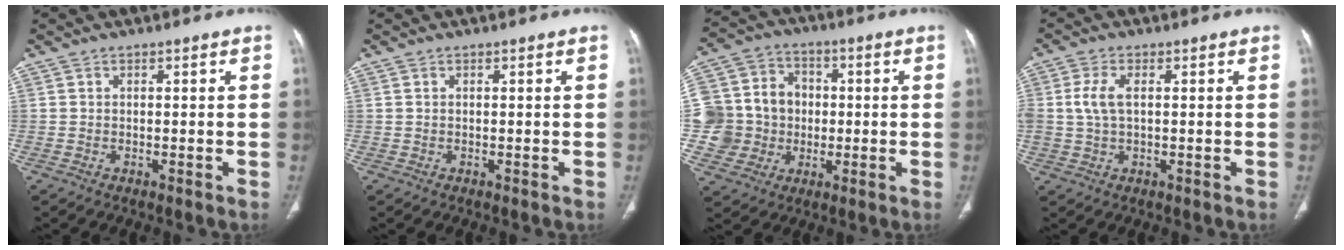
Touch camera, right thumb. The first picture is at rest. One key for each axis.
{"total": 0.0}
{"total": 14.9, "fx": -0.5, "fy": 13.9, "fz": 5.3, "tx": -0.078, "ty": 0.033, "tz": -0.001}
{"total": 4.8, "fx": 0.6, "fy": 2.5, "fz": 4.0, "tx": -0.102, "ty": 0.006, "tz": 0.011}